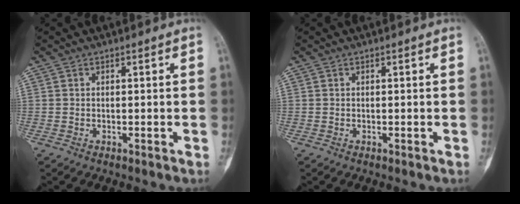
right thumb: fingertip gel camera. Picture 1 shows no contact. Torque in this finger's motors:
{"motor_torque": [0.01, 0.01, 0.02, 0.00, 0.00]}